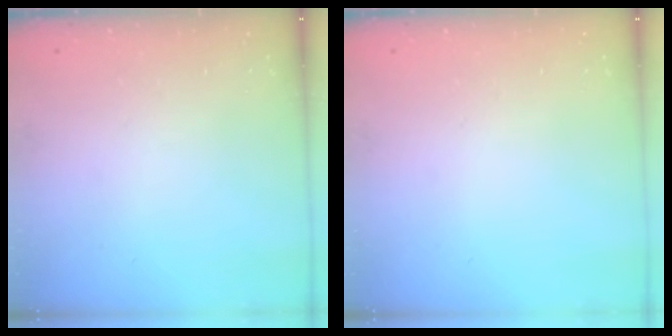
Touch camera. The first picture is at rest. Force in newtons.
{"total": 0.0}